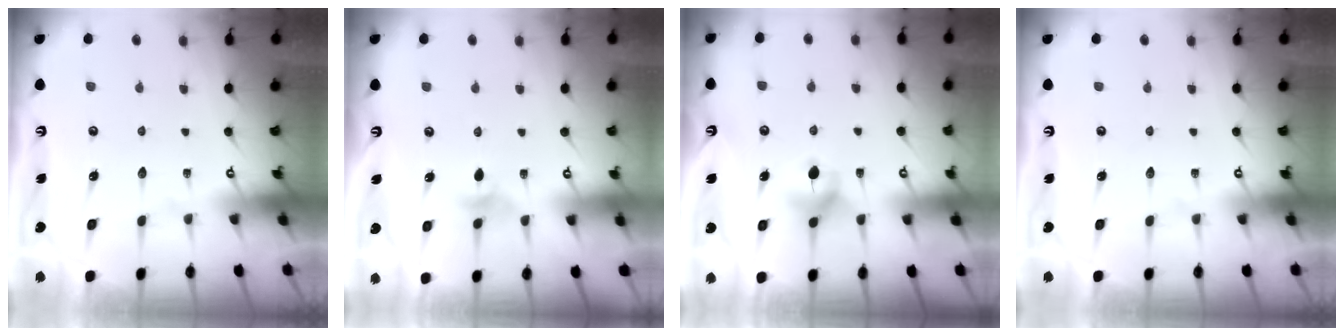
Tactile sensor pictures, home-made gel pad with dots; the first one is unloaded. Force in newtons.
{"total": 4.9, "press": 4.8, "slide": 0.8}
{"total": 5.6, "press": 5.5, "slide": 0.7}
{"total": 0.0}